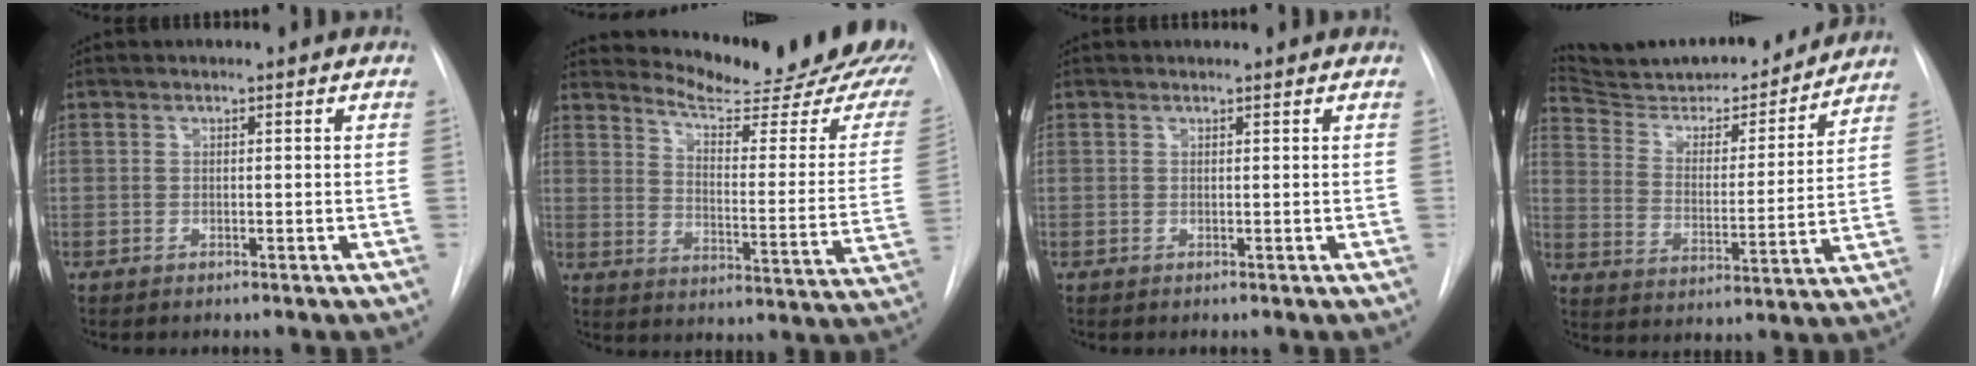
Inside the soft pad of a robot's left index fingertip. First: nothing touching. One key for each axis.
{"total": 21.0, "fx": 19.2, "fy": 2.4, "fz": 8.2, "tx": -0.112, "ty": -0.111, "tz": 0.231}
{"total": 0.0}
{"total": 21.0, "fx": 19.7, "fy": 4.0, "fz": 6.4, "tx": -0.100, "ty": -0.016, "tz": 0.291}